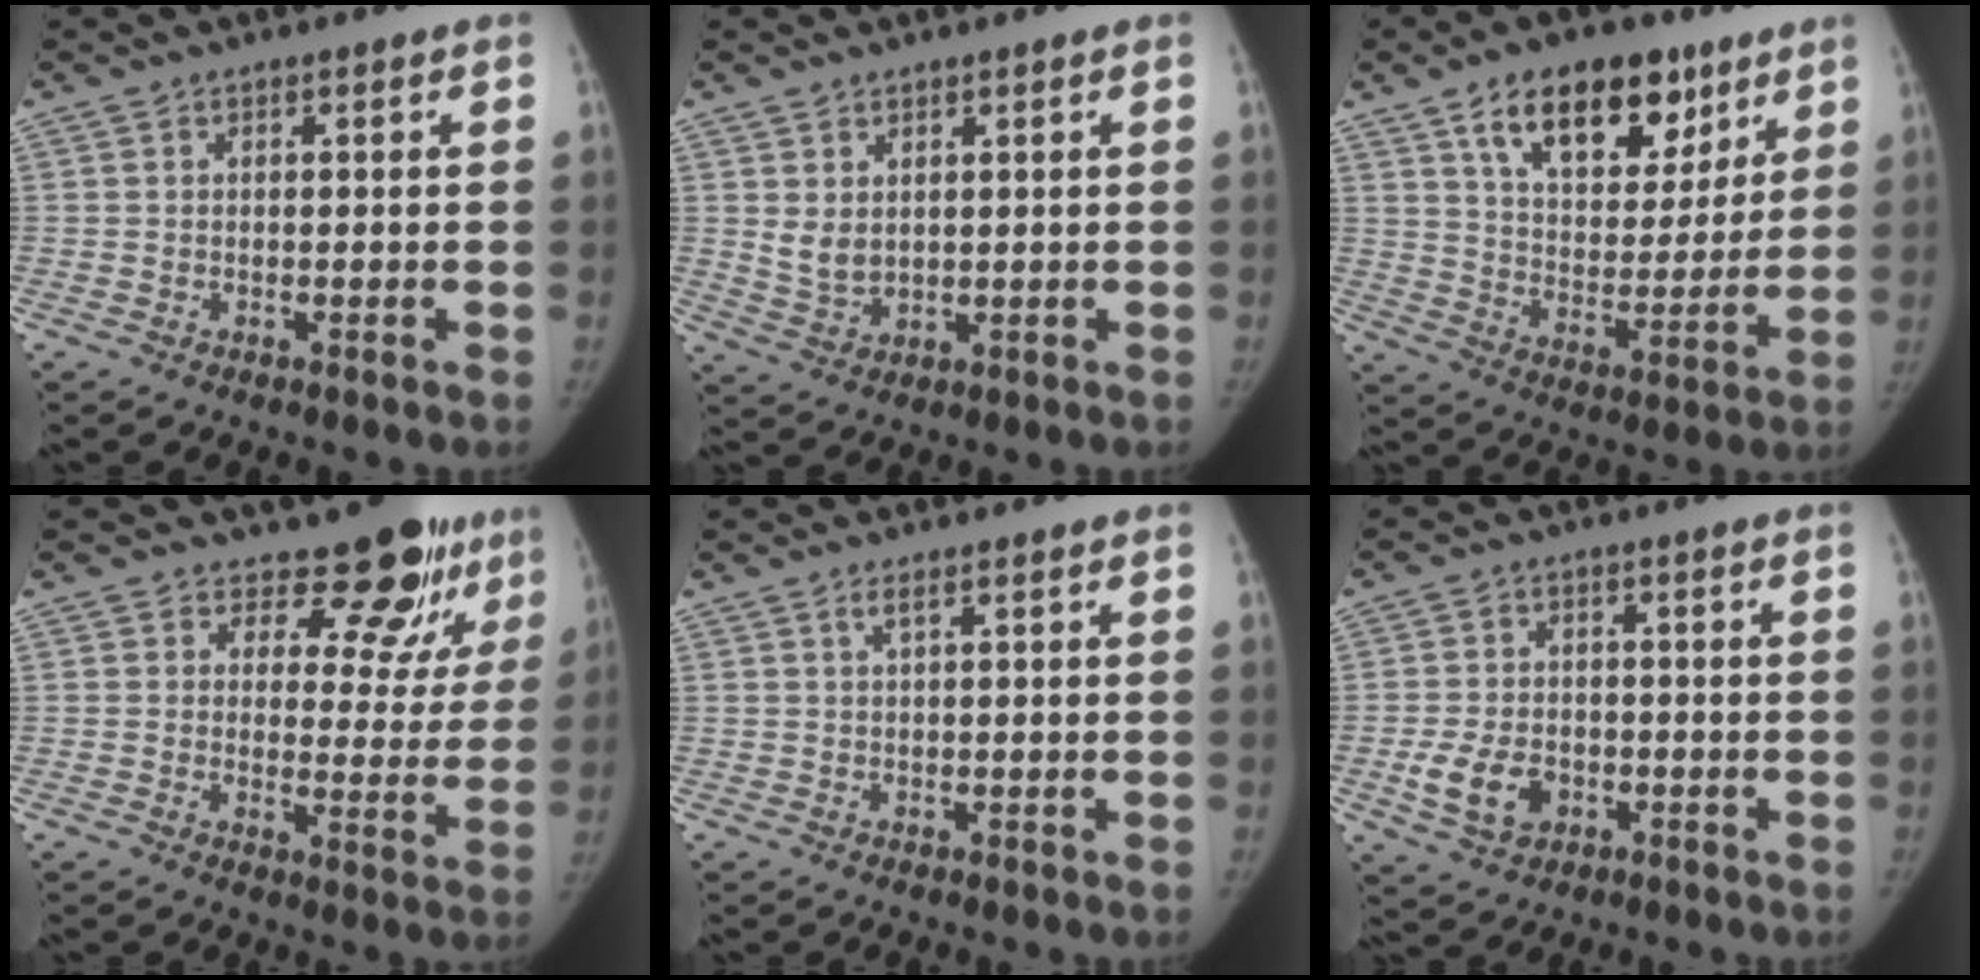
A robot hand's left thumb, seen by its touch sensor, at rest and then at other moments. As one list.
[{"total": 4.1, "force": [1.4, 2.8, 2.6], "torque": [-0.039, -0.019, 0.037]}, {"total": 18.5, "force": [10.6, 10.4, 11.0], "torque": [-0.118, -0.044, 0.173]}, {"total": 11.3, "force": [9.0, 5.5, 4.2], "torque": [-0.006, -0.071, 0.101]}, {"total": 1.0, "force": [0.6, 0.1, 0.8], "torque": [-0.019, 0.001, 0.012]}, {"total": 7.7, "force": [-2.5, 5.6, 4.7], "torque": [-0.078, 0.008, -0.041]}]